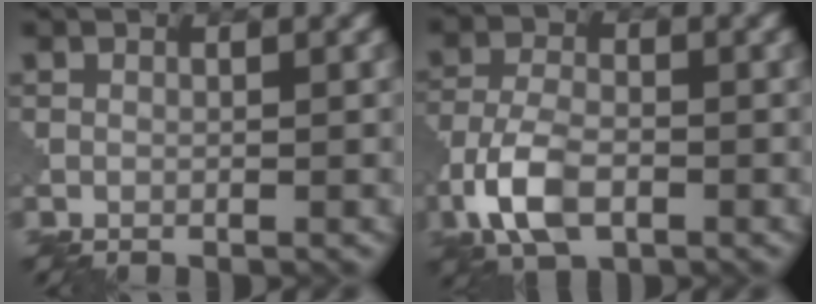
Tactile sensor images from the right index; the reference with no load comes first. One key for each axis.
{"total": 5.8, "fx": -2.7, "fy": 3.0, "fz": 4.1, "tx": -0.088, "ty": -0.002, "tz": -0.061}